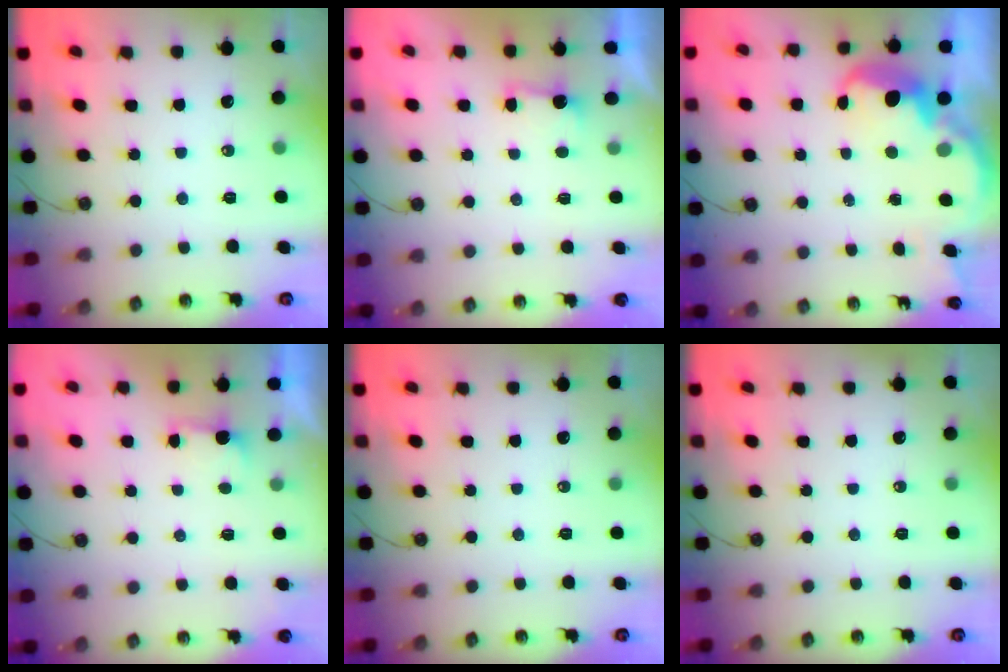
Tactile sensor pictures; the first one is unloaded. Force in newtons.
{"total": 1.6, "press": 1.4, "slide": 0.7}
{"total": 4.2, "press": 4.1, "slide": 0.8}
{"total": 1.6, "press": 1.3, "slide": 0.8}
{"total": 0.0}
{"total": 0.0}